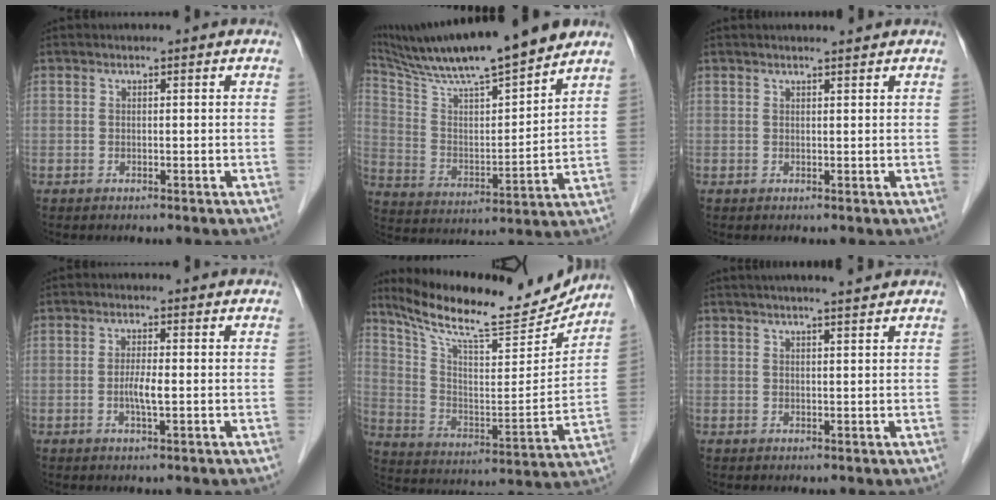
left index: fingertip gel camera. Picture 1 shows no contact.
{"total": 18.8, "force": [16.1, 0.8, 9.7], "torque": [-0.172, 0.004, 0.270]}
{"total": 1.5, "force": [1.4, -0.2, 0.6], "torque": [-0.008, 0.002, 0.018]}
{"total": 2.6, "force": [-0.7, 0.1, 2.5], "torque": [-0.050, -0.007, -0.015]}
{"total": 19.6, "force": [17.7, 3.0, 7.9], "torque": [-0.142, -0.026, 0.276]}
{"total": 6.0, "force": [5.1, -0.2, 3.1], "torque": [-0.045, 0.012, 0.063]}